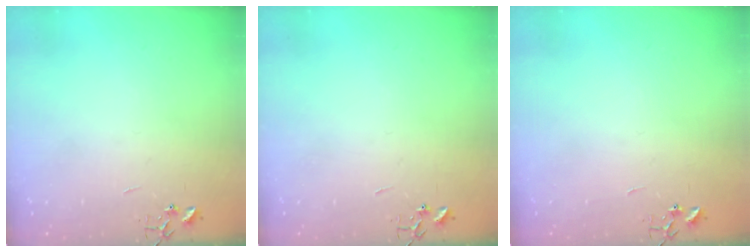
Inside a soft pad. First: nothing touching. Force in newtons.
{"total": 0.0}
{"total": 0.0}